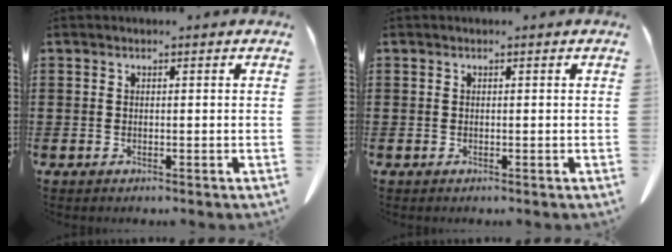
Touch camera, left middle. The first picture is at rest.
{"total": 0.0}